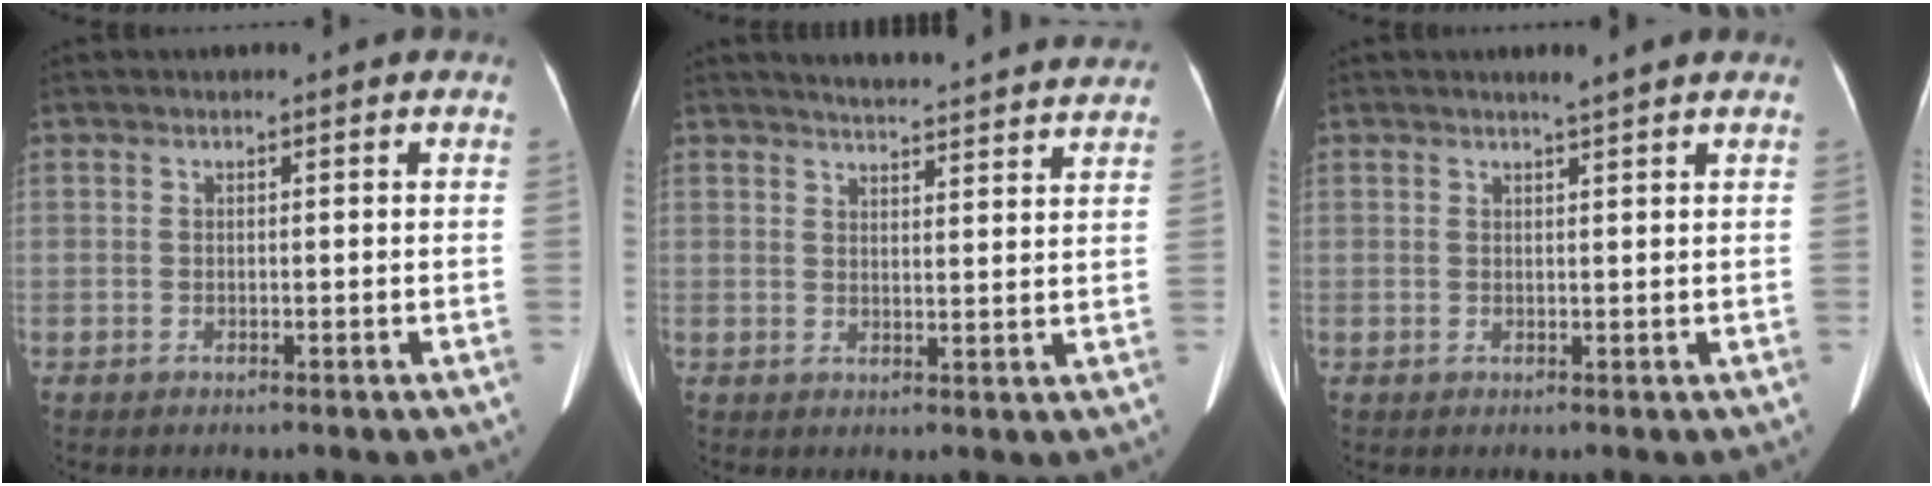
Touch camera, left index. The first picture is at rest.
{"total": 16.0, "force": [15.4, 0.7, 4.6], "torque": [-0.059, -0.008, 0.184]}
{"total": 2.0, "force": [1.7, -0.5, 1.0], "torque": [-0.015, 0.003, 0.029]}